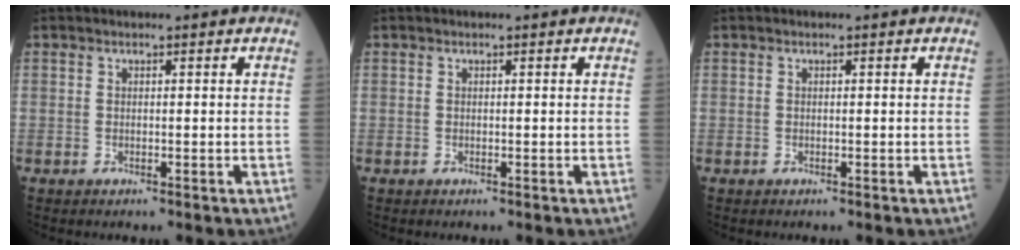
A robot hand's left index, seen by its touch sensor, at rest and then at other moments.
{"total": 0.0}
{"total": 0.0}